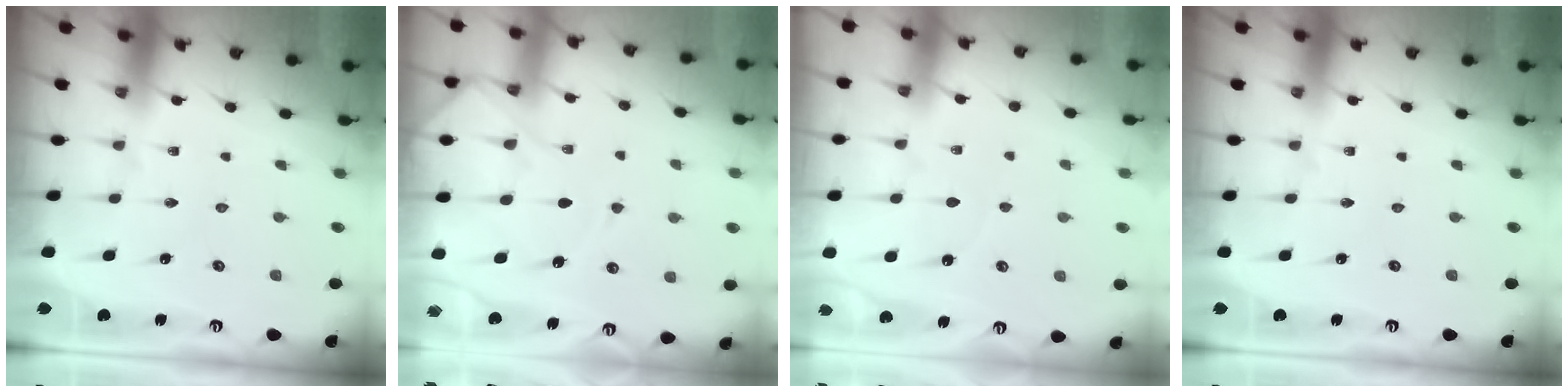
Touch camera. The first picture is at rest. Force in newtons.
{"total": 9.9, "press": 9.9, "slide": 1.0}
{"total": 5.2, "press": 5.1, "slide": 0.6}
{"total": 0.0}